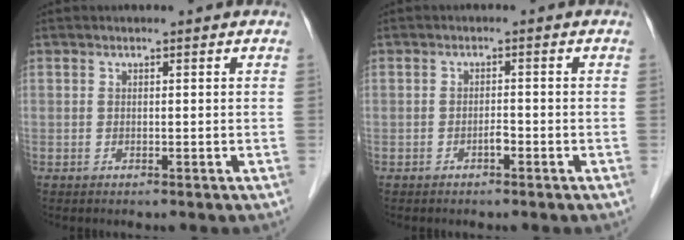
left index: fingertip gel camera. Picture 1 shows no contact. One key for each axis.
{"total": 1.1, "fx": -0.8, "fy": 0.3, "fz": 0.8, "tx": -0.013, "ty": 0.002, "tz": -0.013}